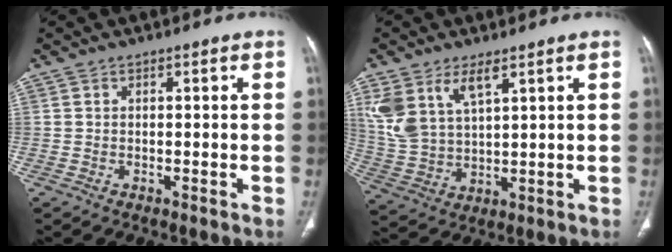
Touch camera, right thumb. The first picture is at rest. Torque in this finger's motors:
{"motor_torque": [-0.21, 1.94, 0.98, 1.26, 0.14]}